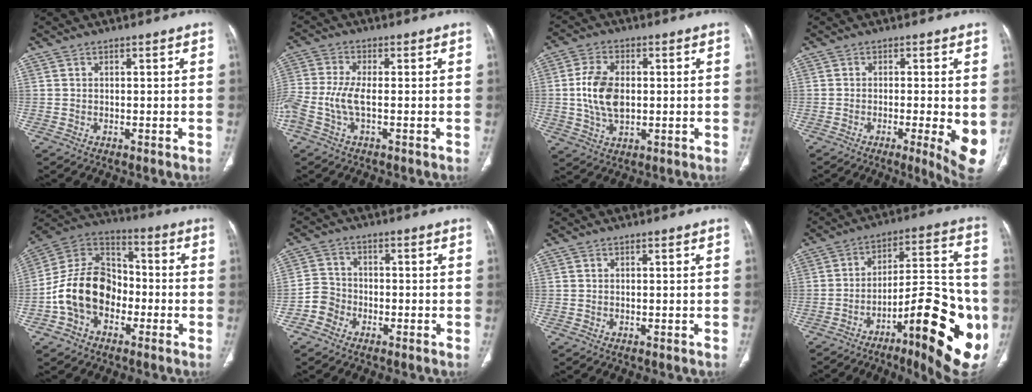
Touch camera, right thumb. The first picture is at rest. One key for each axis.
{"total": 7.1, "fx": -1.8, "fy": 2.4, "fz": 6.4, "tx": -0.172, "ty": 0.010, "tz": -0.041}
{"total": 9.3, "fx": 0.2, "fy": 5.7, "fz": 7.3, "tx": -0.139, "ty": 0.001, "tz": 0.006}
{"total": 7.6, "fx": -1.5, "fy": 1.4, "fz": 7.3, "tx": -0.102, "ty": -0.018, "tz": -0.023}
{"total": 15.6, "fx": -4.0, "fy": 11.6, "fz": 9.5, "tx": -0.151, "ty": 0.054, "tz": -0.083}
{"total": 4.2, "fx": -2.2, "fy": 3.5, "fz": 0.4, "tx": 0.010, "ty": 0.017, "tz": -0.056}
{"total": 0.0}
{"total": 24.5, "fx": -8.6, "fy": 7.1, "fz": 21.8, "tx": -0.255, "ty": 0.043, "tz": -0.115}